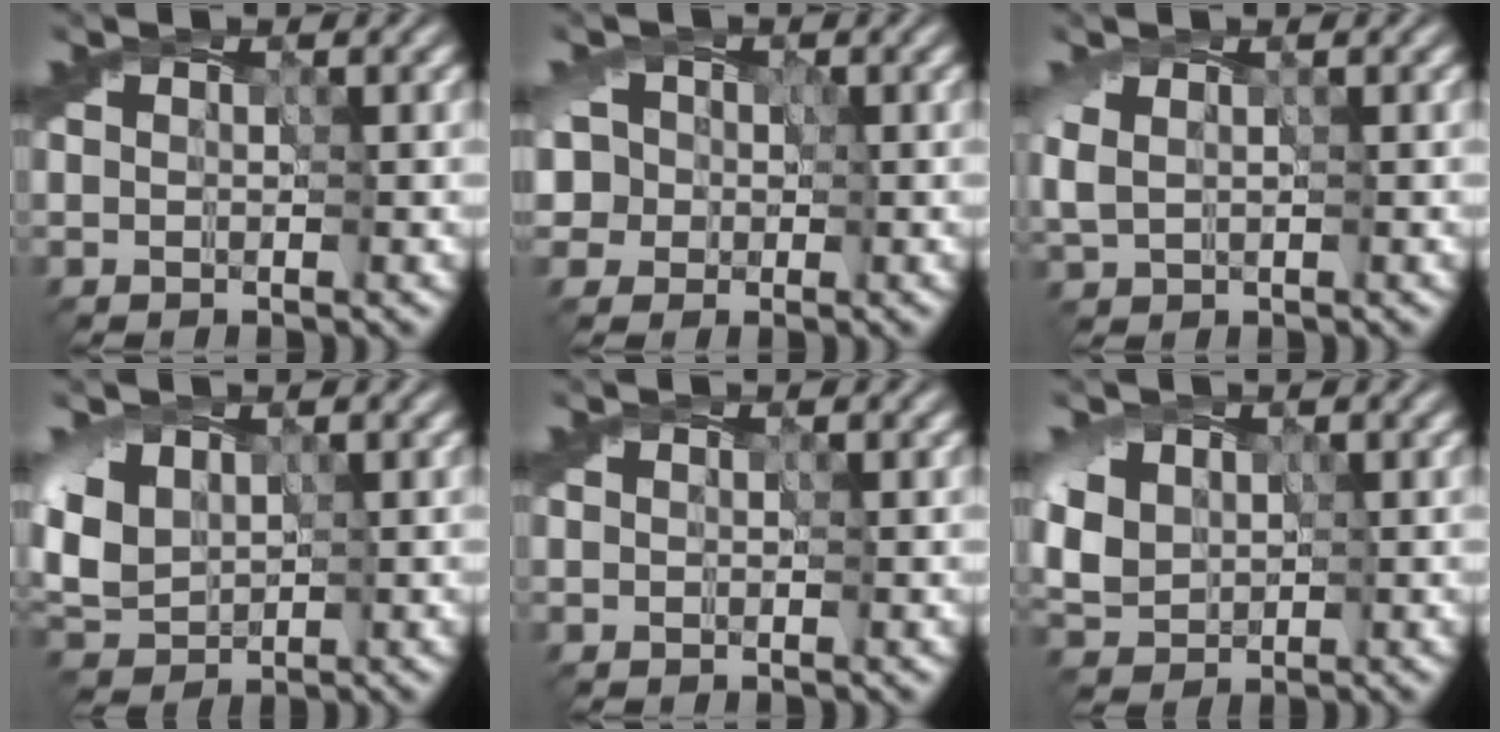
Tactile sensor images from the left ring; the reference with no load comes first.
{"total": 5.7, "force": [-1.5, 5.4, 1.1], "torque": [-0.019, 0.020, -0.060]}
{"total": 1.5, "force": [0.7, 0.9, 0.9], "torque": [-0.025, 0.004, 0.014]}
{"total": 4.7, "force": [1.8, 3.5, 2.6], "torque": [-0.086, 0.015, 0.043]}
{"total": 0.0}
{"total": 4.2, "force": [1.6, 3.4, 1.9], "torque": [-0.066, 0.023, 0.035]}